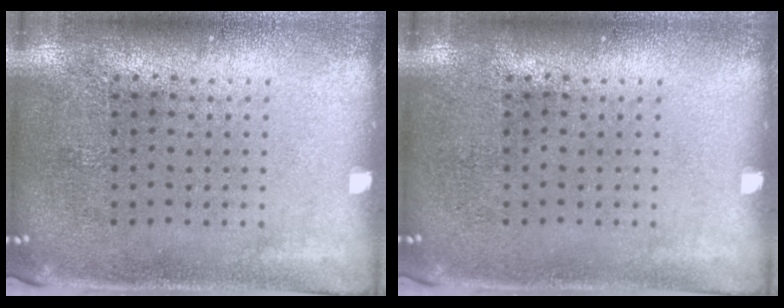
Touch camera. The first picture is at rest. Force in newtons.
{"total": 0.0}